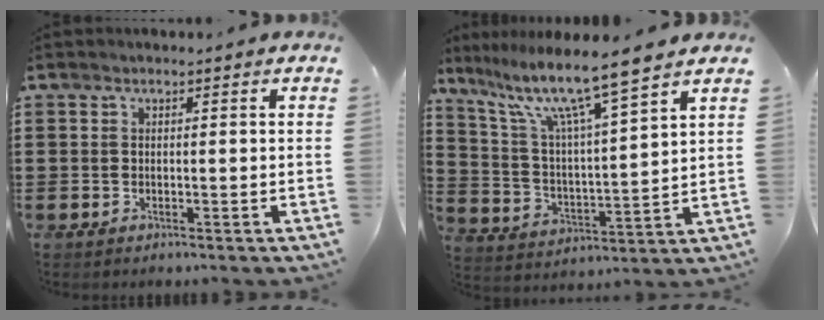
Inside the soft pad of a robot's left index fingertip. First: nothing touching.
{"total": 11.0, "force": [8.7, 0.0, 6.7], "torque": [-0.162, -0.046, 0.142]}